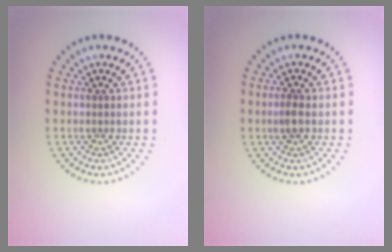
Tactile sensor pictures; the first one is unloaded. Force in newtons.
{"total": 1.3, "press": 1.2, "slide": 0.3}